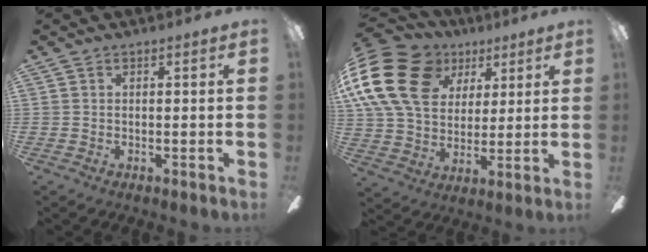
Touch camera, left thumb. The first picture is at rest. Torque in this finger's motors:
{"motor_torque": [0.22, 1.05, 1.38, -1.38, 0.54]}